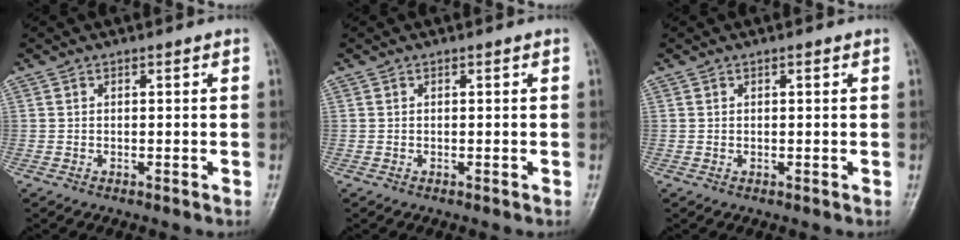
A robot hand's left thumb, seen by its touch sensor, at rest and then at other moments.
{"total": 0.0}
{"total": 0.5, "force": [0.3, 0.2, 0.4], "torque": [-0.005, -0.001, 0.005]}